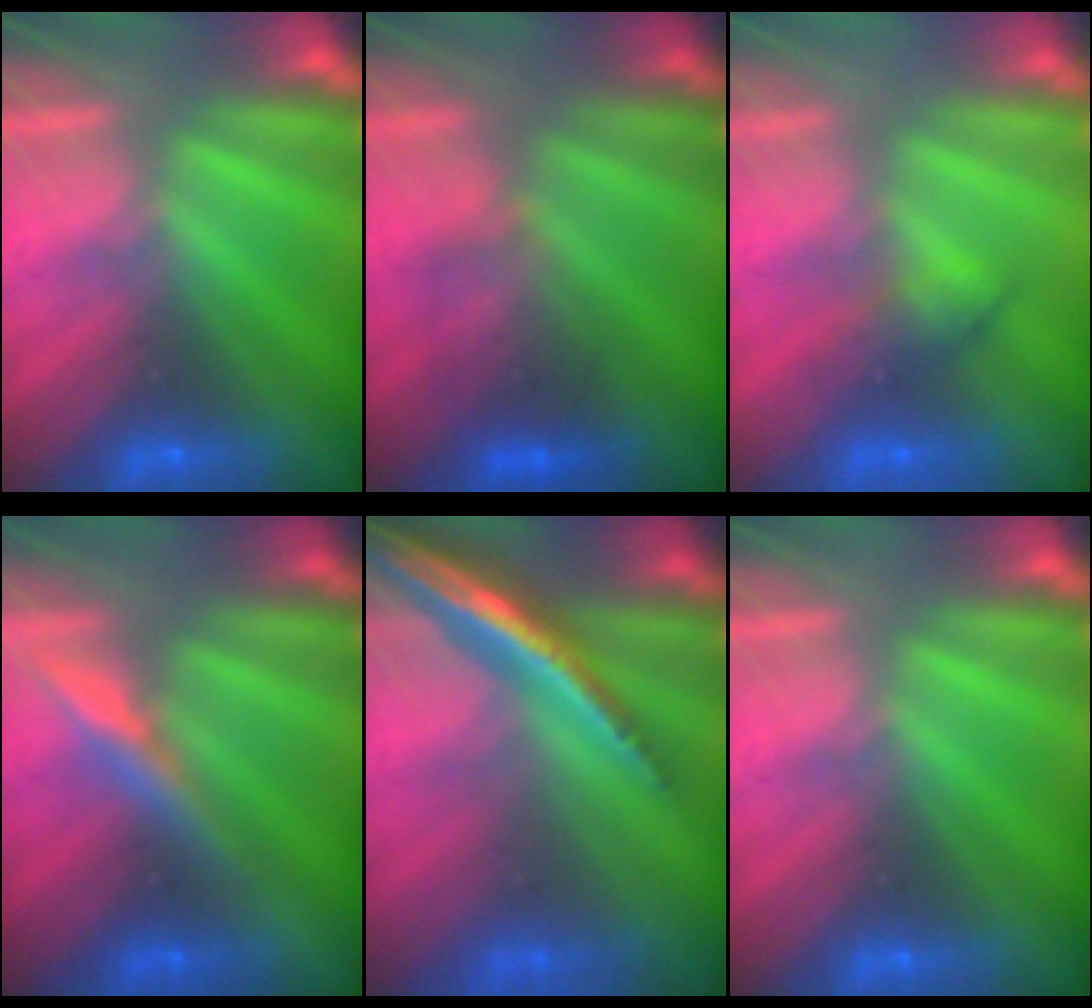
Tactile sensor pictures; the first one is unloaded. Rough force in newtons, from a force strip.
{"total": 2.4}
{"total": 2.9}
{"total": 4.4}
{"total": 1.8}
{"total": 0.0}